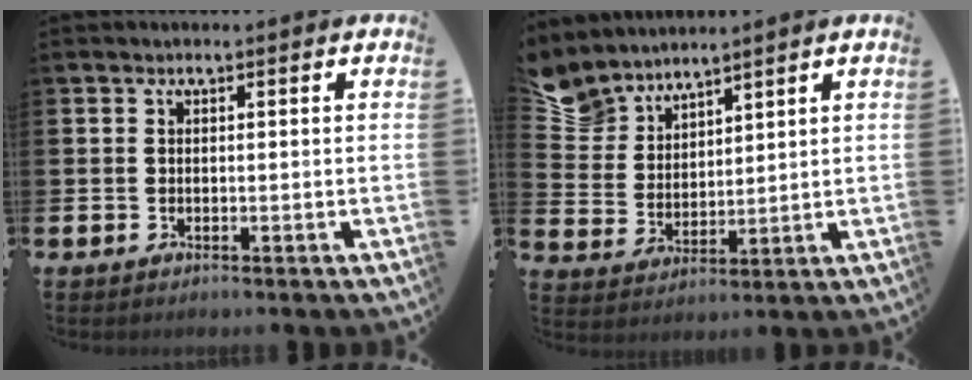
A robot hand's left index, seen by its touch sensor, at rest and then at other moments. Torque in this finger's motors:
{"motor_torque": [0.46, -1.68, 0.08, 0.02]}